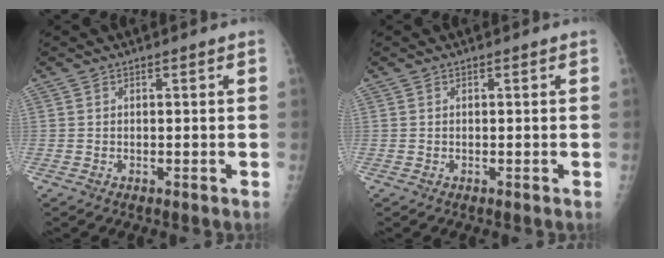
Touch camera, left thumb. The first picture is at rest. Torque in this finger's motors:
{"motor_torque": [0.13, 0.51, -0.04, -0.01, 0.00]}